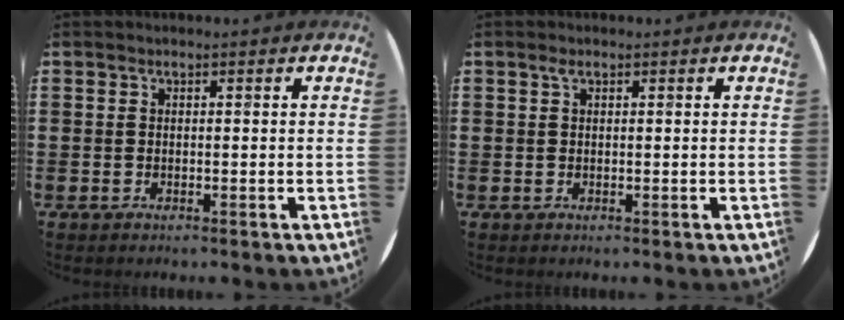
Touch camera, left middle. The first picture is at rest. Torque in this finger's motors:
{"motor_torque": [0.28, 0.02, -0.01, -0.01]}